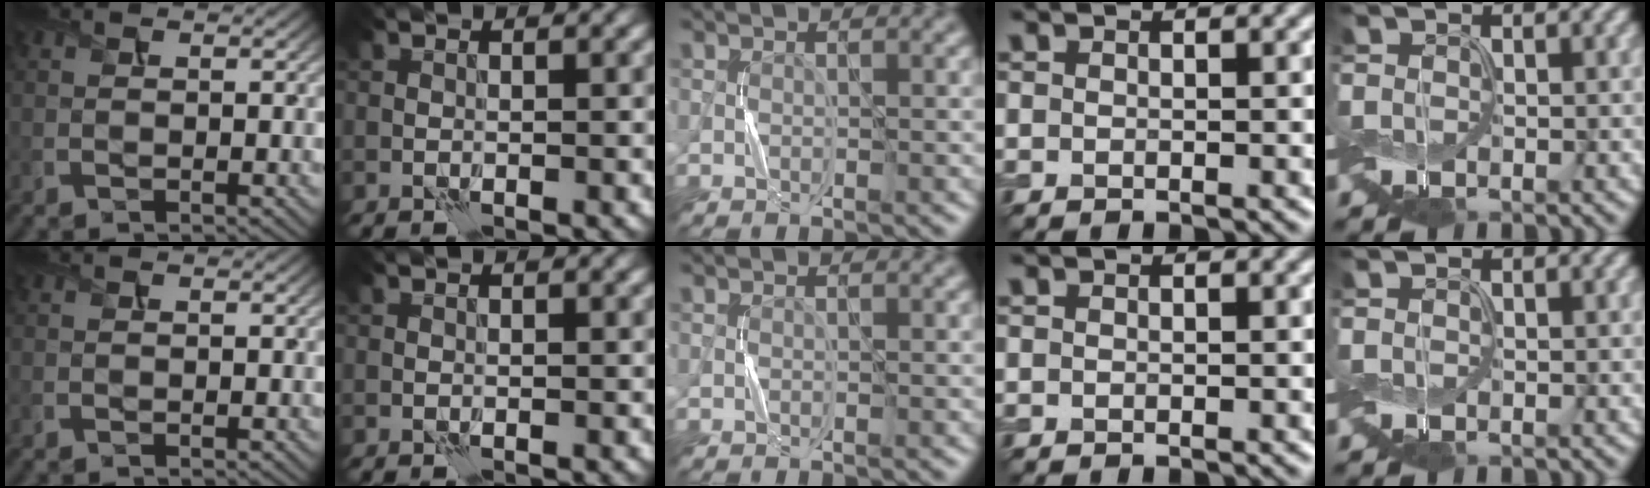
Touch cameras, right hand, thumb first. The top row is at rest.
{}